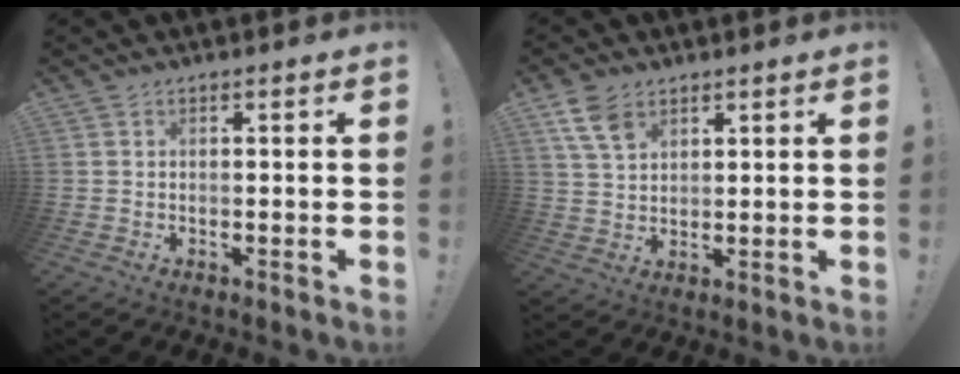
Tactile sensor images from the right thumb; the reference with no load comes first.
{"total": 7.9, "force": [4.5, 5.0, 4.2], "torque": [-0.080, -0.011, 0.091]}